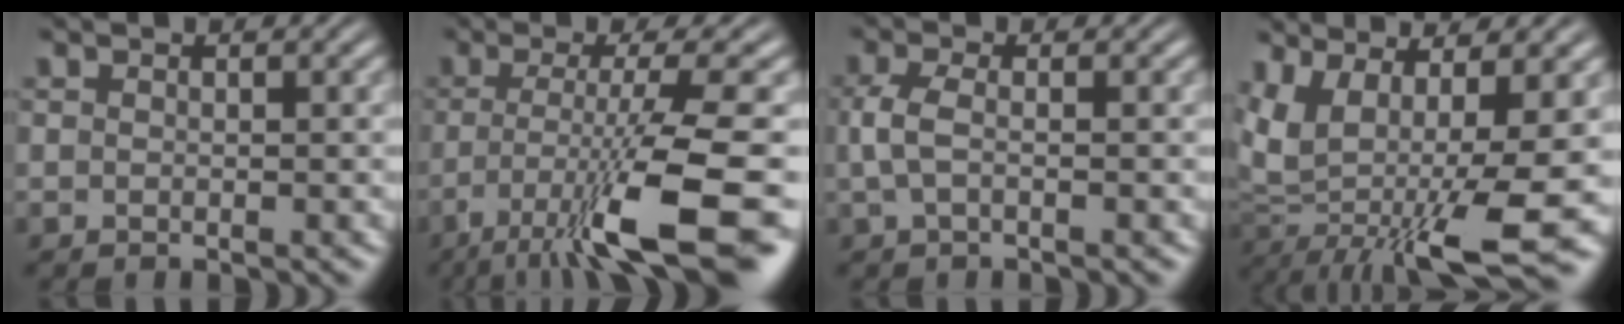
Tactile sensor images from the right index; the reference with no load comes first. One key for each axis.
{"total": 9.4, "fx": -3.6, "fy": 2.2, "fz": 8.4, "tx": -0.143, "ty": -0.036, "tz": -0.035}
{"total": 2.6, "fx": -0.1, "fy": 0.9, "fz": 2.4, "tx": -0.061, "ty": -0.003, "tz": 0.001}
{"total": 12.8, "fx": -1.0, "fy": 7.5, "fz": 10.3, "tx": -0.203, "ty": -0.027, "tz": -0.008}